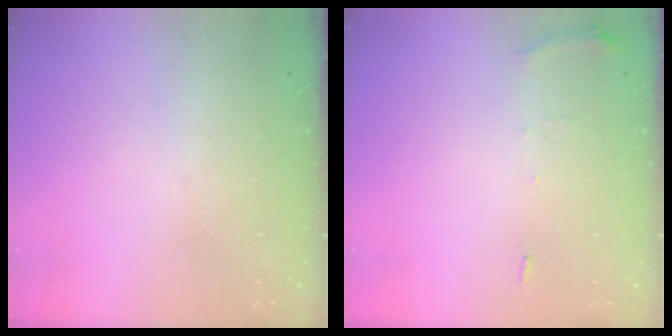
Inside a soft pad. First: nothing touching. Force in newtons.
{"total": 5.7, "press": 5.7, "slide": 0.8}